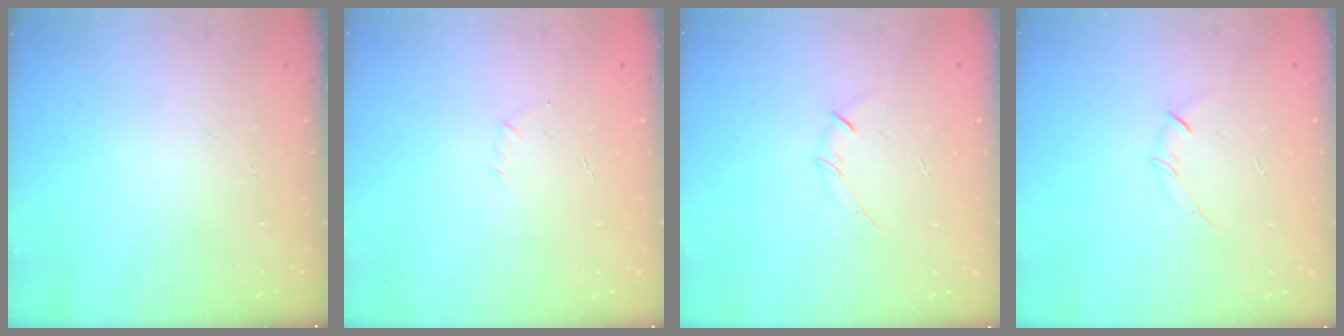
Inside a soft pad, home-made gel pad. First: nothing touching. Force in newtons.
{"total": 2.9, "press": 2.8, "slide": 0.7}
{"total": 3.5, "press": 3.4, "slide": 0.8}
{"total": 3.5, "press": 3.4, "slide": 0.8}